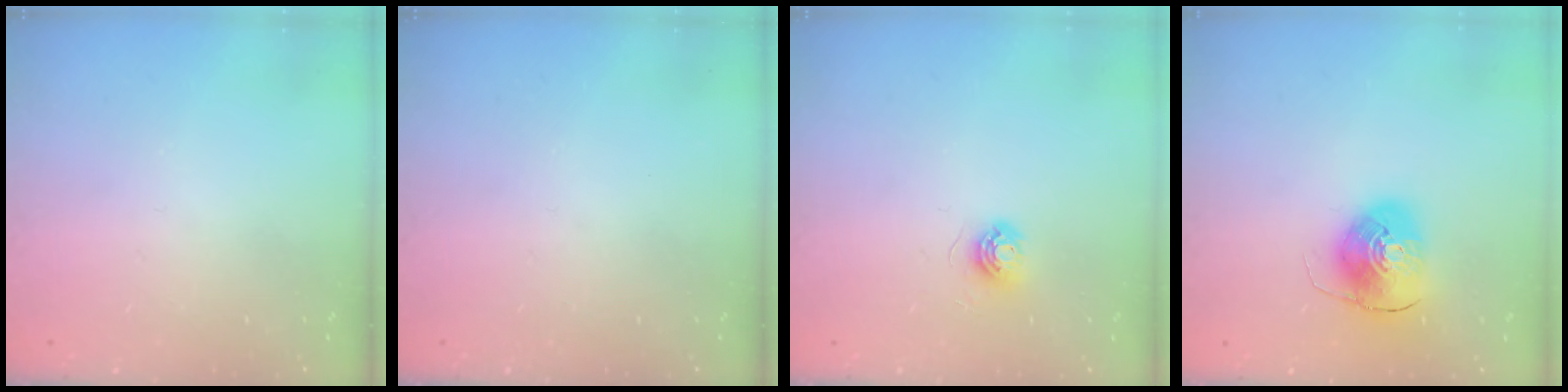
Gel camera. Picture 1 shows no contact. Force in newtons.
{"total": 0.0}
{"total": 5.6, "press": 5.6, "slide": 0.3}
{"total": 9.2, "press": 9.0, "slide": 1.5}